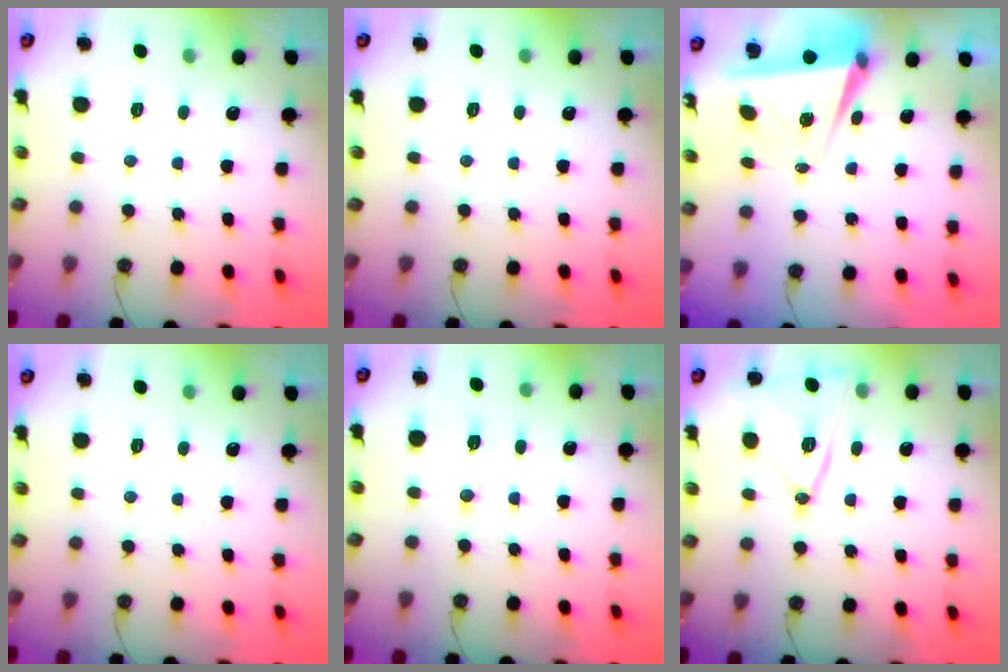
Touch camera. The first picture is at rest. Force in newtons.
{"total": 0.0}
{"total": 5.4, "press": 5.2, "slide": 1.4}
{"total": 0.0}
{"total": 6.6, "press": 6.3, "slide": 1.7}
{"total": 14.2, "press": 14.2, "slide": 0.5}